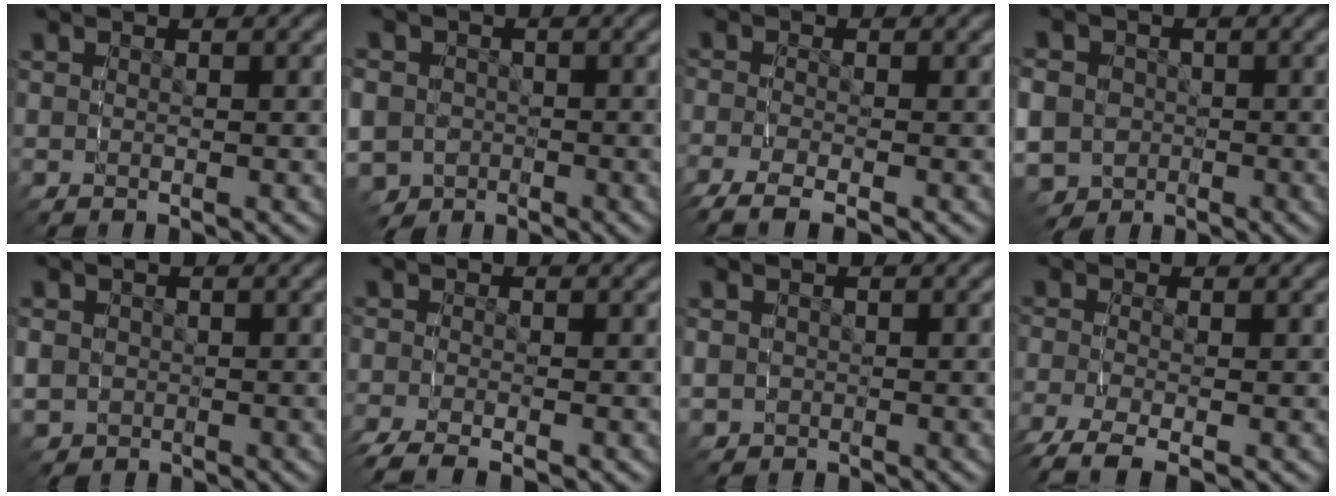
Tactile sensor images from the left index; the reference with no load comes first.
{"total": 9.8, "force": [-3.4, 8.6, 3.1], "torque": [-0.075, -0.041, -0.055]}
{"total": 4.4, "force": [-2.9, 2.0, 2.6], "torque": [-0.060, -0.017, -0.040]}
{"total": 10.8, "force": [-3.0, 9.7, 3.8], "torque": [-0.086, -0.042, -0.047]}
{"total": 4.1, "force": [-0.8, 3.8, 1.4], "torque": [-0.036, -0.022, -0.005]}
{"total": 3.6, "force": [-2.7, 1.7, 1.6], "torque": [-0.030, -0.008, -0.043]}
{"total": 2.7, "force": [-0.4, 2.6, 0.7], "torque": [-0.019, -0.014, -0.001]}
{"total": 4.7, "force": [-2.9, 2.2, 3.0], "torque": [-0.073, -0.024, -0.035]}